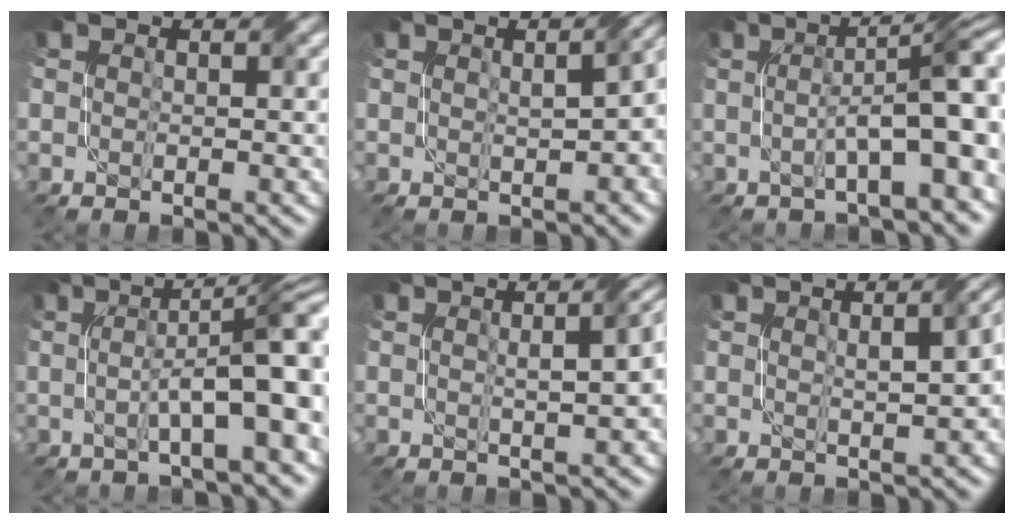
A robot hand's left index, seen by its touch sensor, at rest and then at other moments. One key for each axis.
{"total": 5.0, "fx": 0.3, "fy": 1.9, "fz": 4.6, "tx": -0.057, "ty": 0.006, "tz": 0.012}
{"total": 8.6, "fx": -0.4, "fy": 1.9, "fz": 8.3, "tx": -0.117, "ty": 0.021, "tz": -0.011}
{"total": 8.3, "fx": 0.0, "fy": 1.7, "fz": 8.2, "tx": -0.113, "ty": 0.020, "tz": -0.005}
{"total": 7.1, "fx": 1.2, "fy": 2.8, "fz": 6.4, "tx": -0.032, "ty": 0.037, "tz": 0.000}
{"total": 5.3, "fx": 1.1, "fy": 1.6, "fz": 4.9, "tx": -0.032, "ty": 0.022, "tz": 0.013}